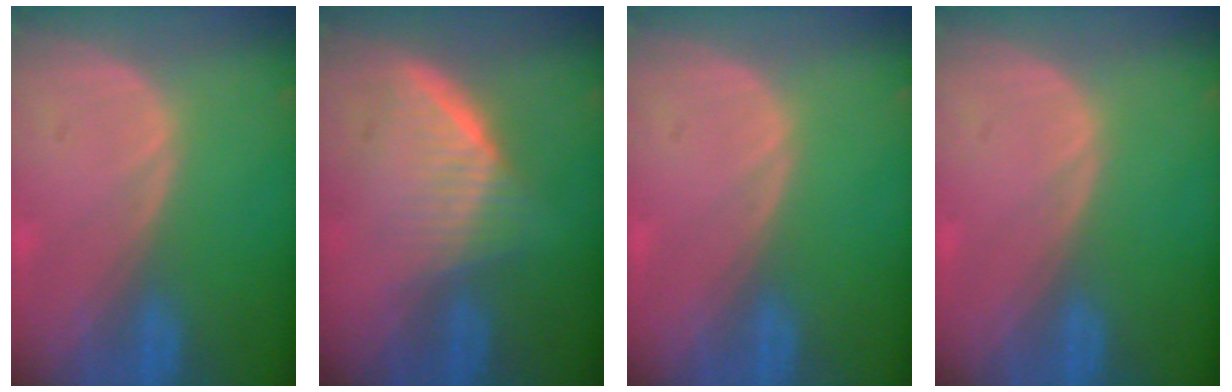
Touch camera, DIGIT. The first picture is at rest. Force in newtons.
{"total": 6.5, "press": 5.9, "slide": 2.7}
{"total": 0.0}
{"total": 0.0}